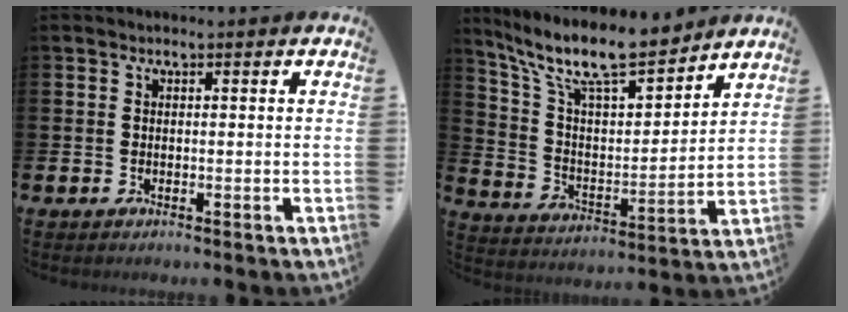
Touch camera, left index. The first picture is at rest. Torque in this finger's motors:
{"motor_torque": [0.56, -1.03, 1.06, 0.21]}